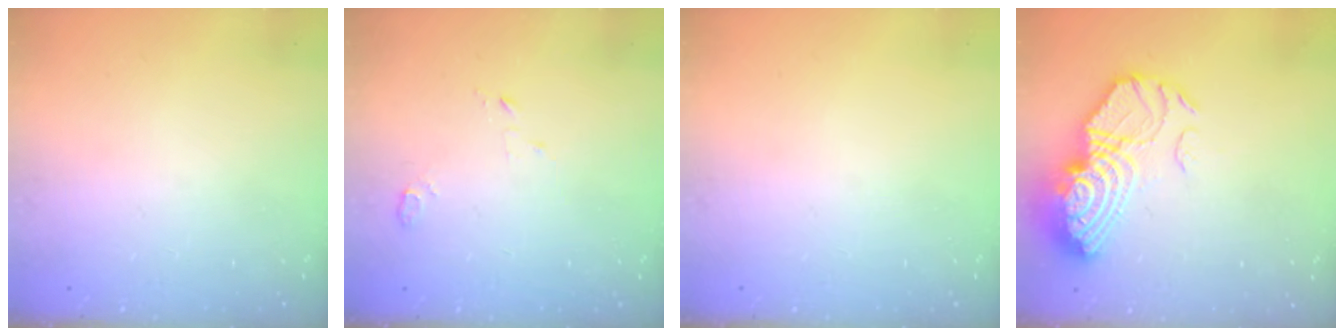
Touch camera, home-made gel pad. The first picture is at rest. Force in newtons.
{"total": 2.8, "press": 2.8, "slide": 0.3}
{"total": 0.0}
{"total": 16.6, "press": 16.4, "slide": 2.6}